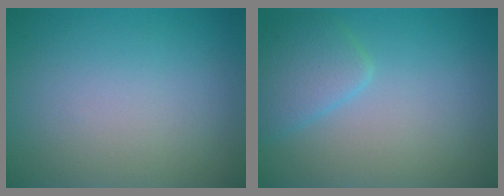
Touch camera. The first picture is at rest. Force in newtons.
{"total": 2.8, "press": 2.8, "slide": 0.1}